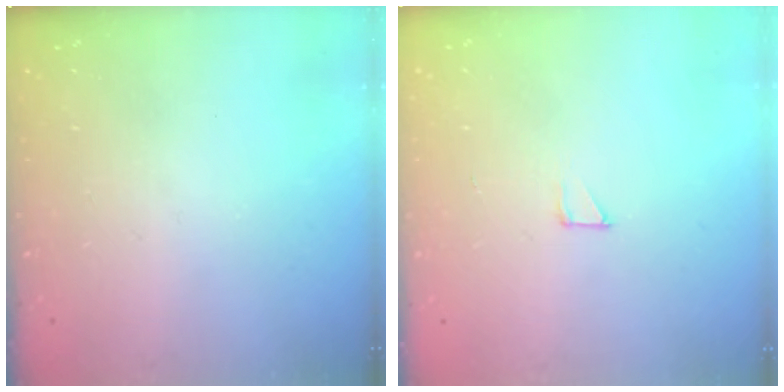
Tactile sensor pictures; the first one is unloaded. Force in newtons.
{"total": 2.1, "press": 2.1, "slide": 0.1}